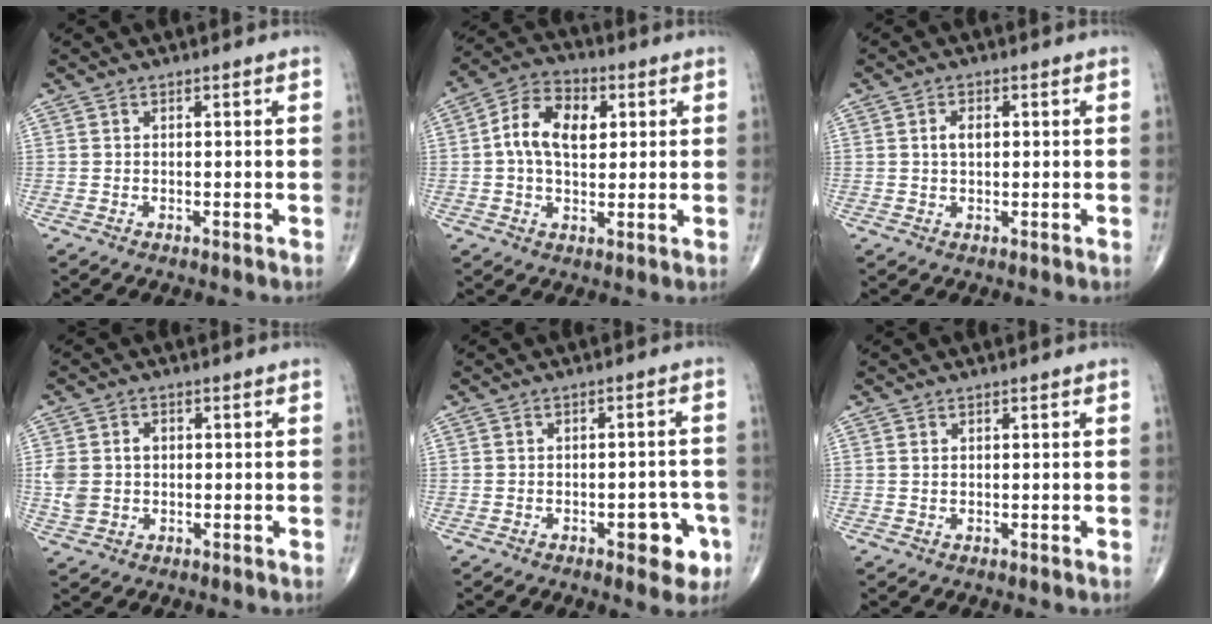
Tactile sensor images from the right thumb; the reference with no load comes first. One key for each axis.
{"total": 10.8, "fx": 1.9, "fy": 6.9, "fz": 8.1, "tx": -0.130, "ty": 0.014, "tz": 0.027}
{"total": 2.9, "fx": 0.5, "fy": 1.7, "fz": 2.3, "tx": -0.041, "ty": 0.004, "tz": 0.009}
{"total": 6.0, "fx": 0.2, "fy": 4.7, "fz": 3.8, "tx": -0.073, "ty": 0.011, "tz": 0.010}
{"total": 6.8, "fx": -3.1, "fy": 3.2, "fz": 5.2, "tx": -0.038, "ty": 0.024, "tz": -0.035}
{"total": 0.6, "fx": 0.3, "fy": 0.4, "fz": 0.3, "tx": -0.008, "ty": 0.001, "tz": 0.006}